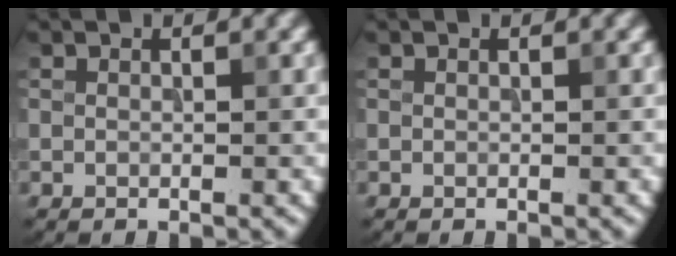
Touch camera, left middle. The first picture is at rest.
{"total": 0.0}